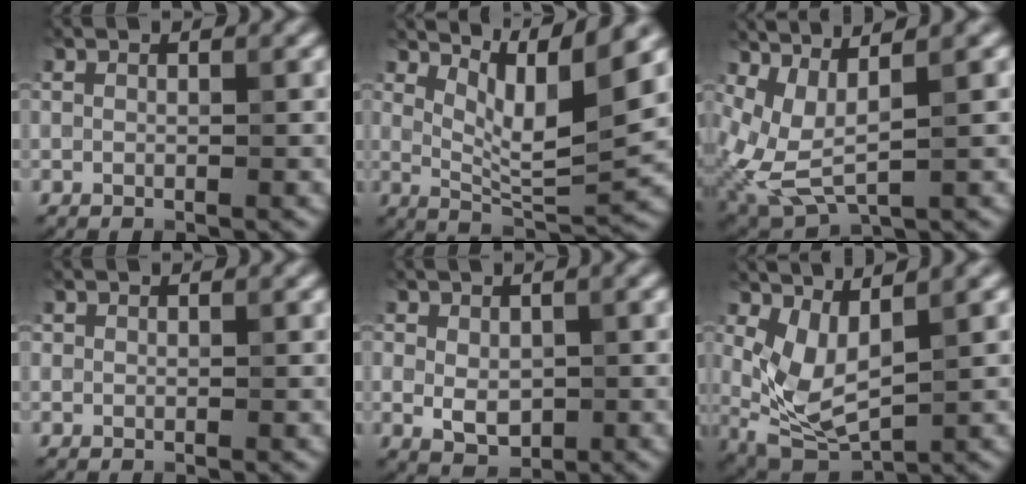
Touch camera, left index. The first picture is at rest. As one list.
[{"total": 5.9, "force": [3.7, 0.7, 4.5], "torque": [-0.066, -0.007, 0.068]}, {"total": 4.4, "force": [1.0, 1.5, 4.0], "torque": [-0.109, -0.005, 0.029]}, {"total": 0.9, "force": [-0.1, -0.1, -0.9], "torque": [0.018, -0.002, -0.004]}, {"total": 2.3, "force": [-0.5, 1.7, 1.4], "torque": [-0.020, -0.007, -0.005]}, {"total": 4.3, "force": [0.5, 2.0, 3.7], "torque": [-0.094, -0.018, 0.015]}]